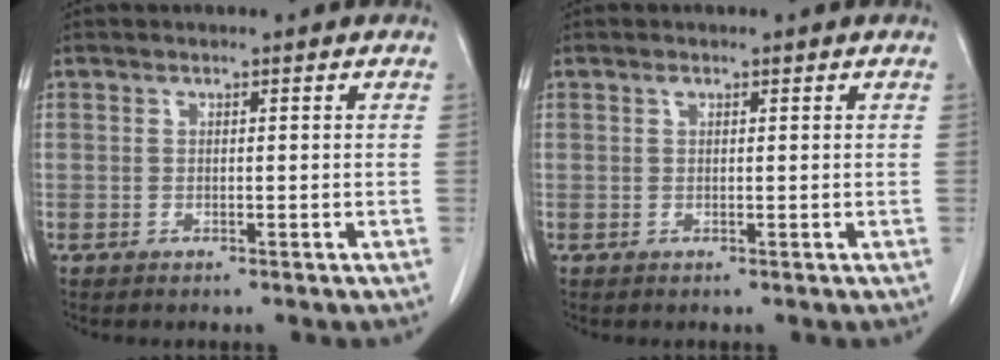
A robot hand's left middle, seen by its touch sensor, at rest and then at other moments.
{"total": 0.5, "force": [0.3, 0.2, 0.3], "torque": [-0.011, 0.001, 0.005]}